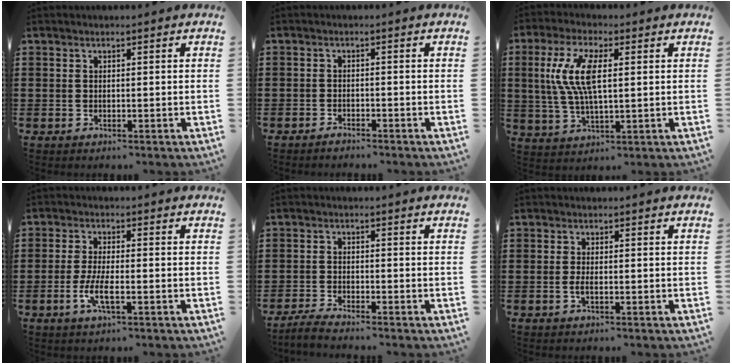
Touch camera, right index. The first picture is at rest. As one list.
[{"total": 1.2, "force": [-1.2, 0.1, 0.1], "torque": [-0.006, 0.001, -0.024]}, {"total": 9.4, "force": [1.7, 3.4, 8.6], "torque": [-0.195, 0.002, 0.020]}, {"total": 4.8, "force": [-1.7, 1.1, 4.4], "torque": [-0.092, -0.007, -0.036]}, {"total": 2.4, "force": [-2.3, -0.1, 0.6], "torque": [-0.020, 0.001, -0.048]}, {"total": 1.4, "force": [-0.5, 0.4, 1.3], "torque": [-0.031, -0.001, -0.011]}]